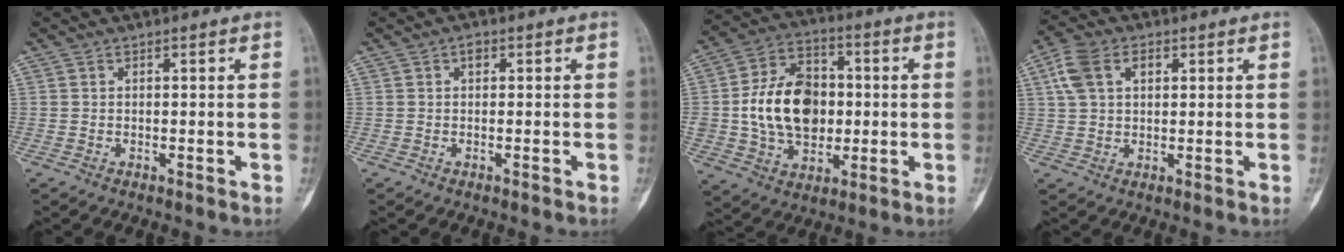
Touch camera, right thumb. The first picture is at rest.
{"total": 1.1, "force": [0.1, 0.6, 0.8], "torque": [-0.009, 0.003, -0.004]}
{"total": 16.9, "force": [0.1, 12.1, 11.8], "torque": [-0.178, 0.018, 0.006]}
{"total": 7.7, "force": [2.7, 4.9, 5.2], "torque": [-0.107, 0.016, 0.049]}